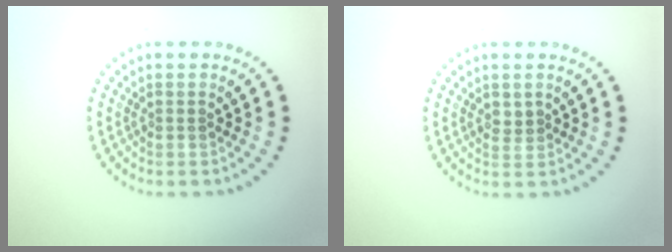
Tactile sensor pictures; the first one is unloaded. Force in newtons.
{"total": 1.0, "press": 0.9, "slide": 0.4}